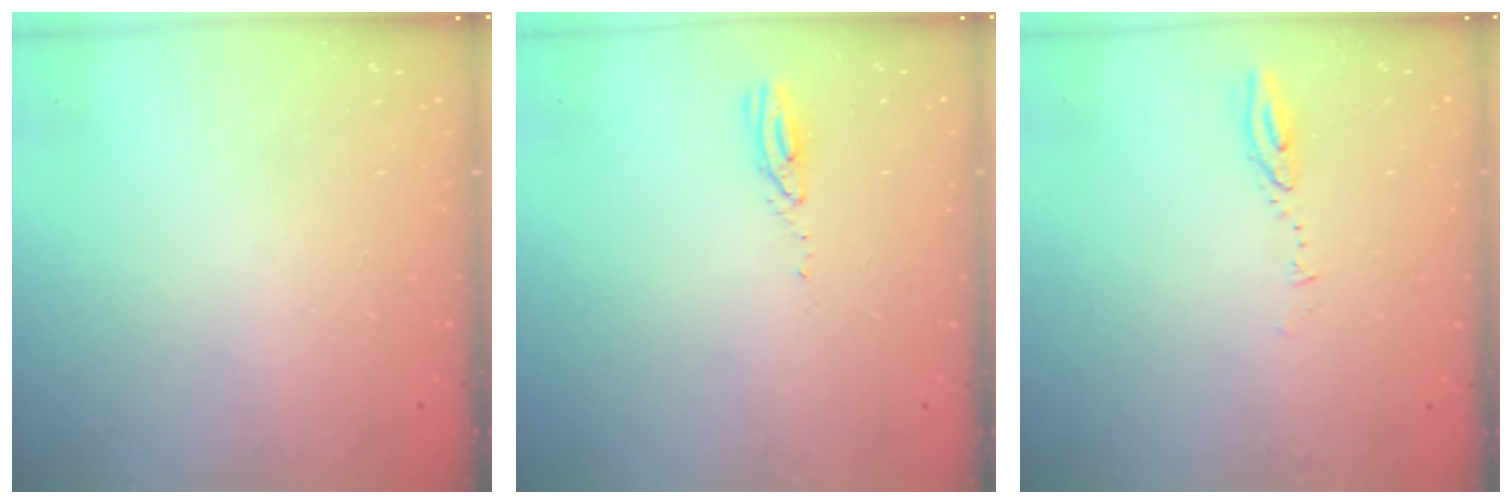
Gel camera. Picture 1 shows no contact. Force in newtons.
{"total": 3.0, "press": 2.9, "slide": 0.3}
{"total": 4.5, "press": 4.4, "slide": 0.5}